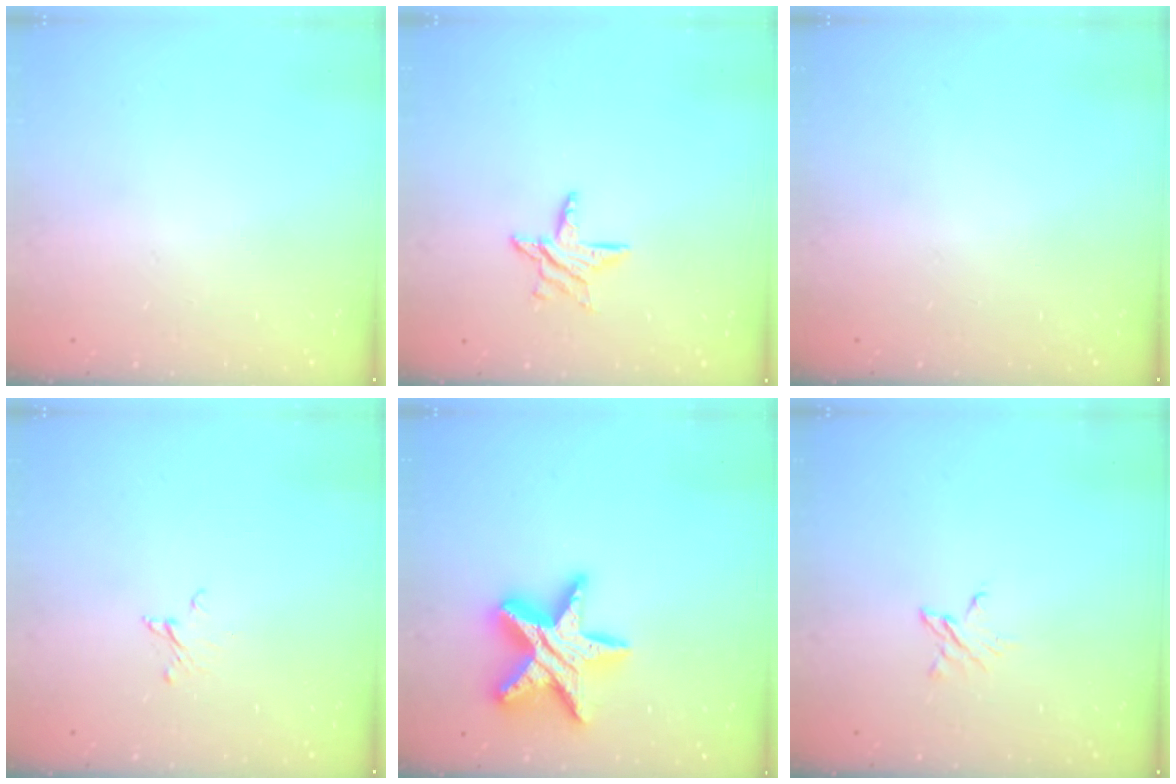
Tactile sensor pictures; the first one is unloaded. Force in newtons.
{"total": 7.4, "press": 7.4, "slide": 0.6}
{"total": 0.0}
{"total": 2.0, "press": 2.0, "slide": 0.1}
{"total": 17.6, "press": 17.5, "slide": 1.8}
{"total": 3.0, "press": 3.0, "slide": 0.4}